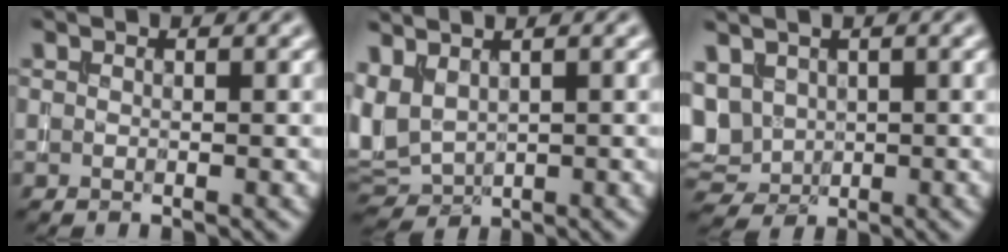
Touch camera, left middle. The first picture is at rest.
{"total": 3.3, "force": [1.0, 2.3, 2.2], "torque": [-0.063, 0.008, 0.023]}
{"total": 4.2, "force": [1.1, 3.4, 2.3], "torque": [-0.071, 0.001, 0.028]}